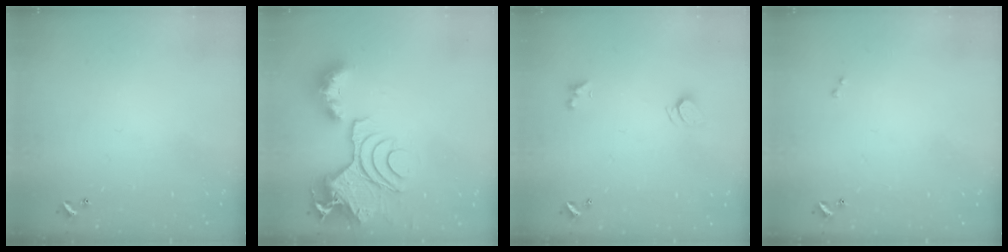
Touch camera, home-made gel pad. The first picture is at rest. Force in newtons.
{"total": 14.0, "press": 13.8, "slide": 1.8}
{"total": 2.1, "press": 2.1, "slide": 0.3}
{"total": 0.7, "press": 0.6, "slide": 0.4}